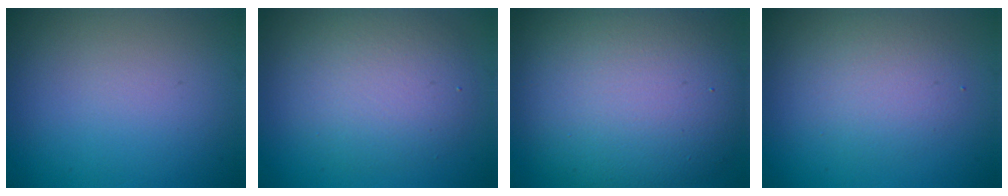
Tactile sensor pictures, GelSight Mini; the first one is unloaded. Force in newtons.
{"total": 4.8, "press": 4.8, "slide": 0.2}
{"total": 13.4, "press": 13.4, "slide": 0.8}
{"total": 2.9, "press": 2.9, "slide": 0.2}